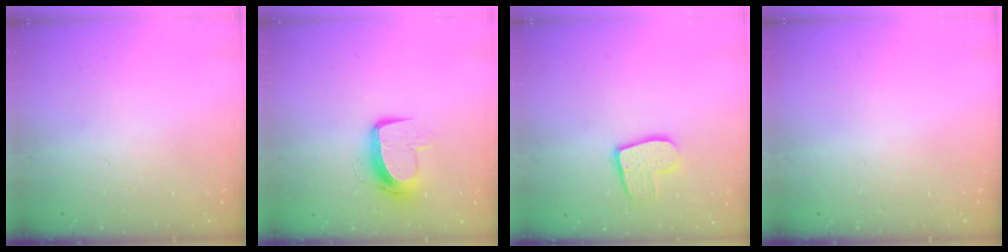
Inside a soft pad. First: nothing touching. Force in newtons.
{"total": 9.8, "press": 9.7, "slide": 0.7}
{"total": 10.8, "press": 10.7, "slide": 0.7}
{"total": 0.0}